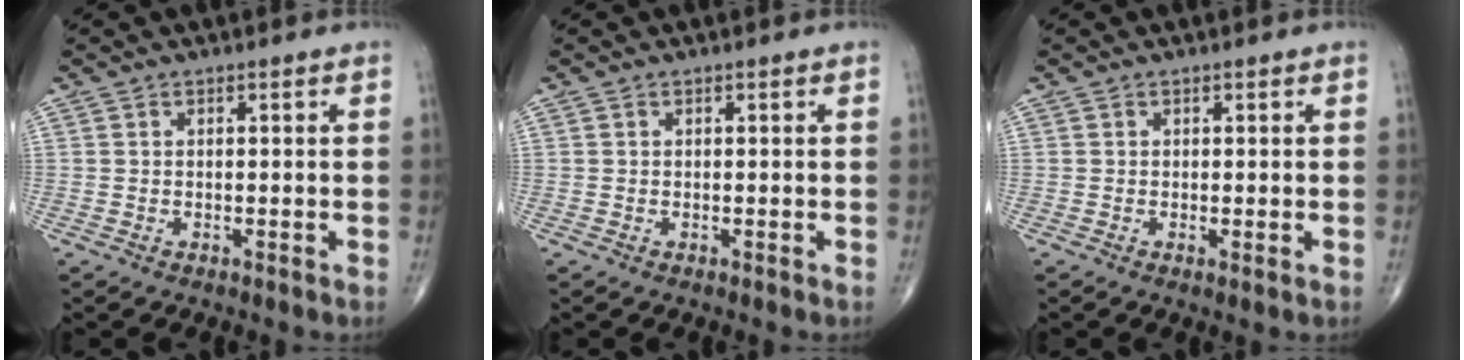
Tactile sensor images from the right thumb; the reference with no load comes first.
{"total": 0.0}
{"total": 0.6, "force": [0.0, 0.1, 0.6], "torque": [-0.010, -0.003, -0.004]}